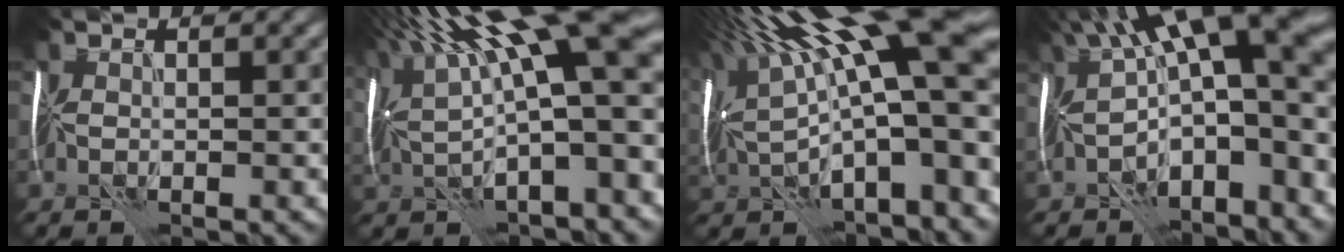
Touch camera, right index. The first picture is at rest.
{"total": 17.3, "force": [5.4, 4.4, 15.8], "torque": [-0.260, 0.037, 0.117]}
{"total": 18.8, "force": [3.7, 5.3, 17.7], "torque": [-0.269, 0.005, 0.093]}
{"total": 15.1, "force": [0.6, 6.5, 13.6], "torque": [-0.199, 0.024, 0.037]}